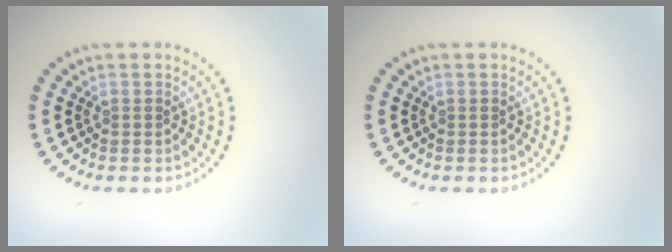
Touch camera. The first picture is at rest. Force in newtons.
{"total": 0.0}